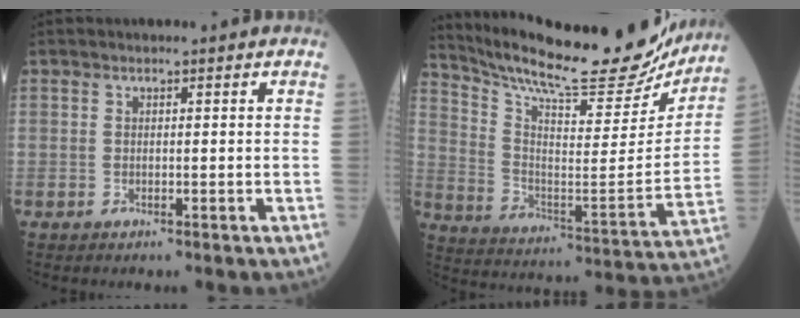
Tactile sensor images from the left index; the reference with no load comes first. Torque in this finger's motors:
{"motor_torque": [-0.25, -0.69, 0.36, 0.09]}